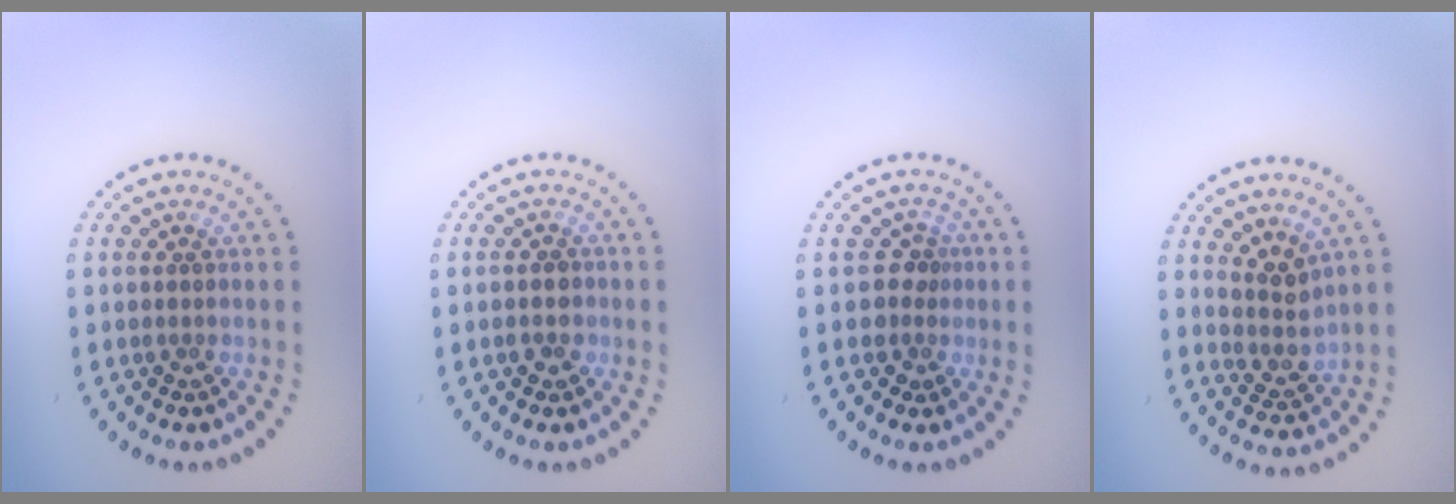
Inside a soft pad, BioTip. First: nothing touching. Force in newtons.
{"total": 1.6, "press": 1.5, "slide": 0.4}
{"total": 1.9, "press": 1.4, "slide": 1.3}
{"total": 2.4, "press": 1.9, "slide": 1.4}